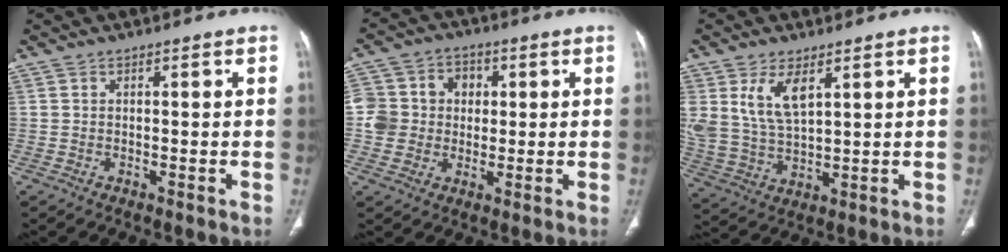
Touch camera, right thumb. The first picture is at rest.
{"total": 10.0, "force": [0.4, 9.3, 3.6], "torque": [-0.040, 0.022, 0.003]}
{"total": 9.7, "force": [4.4, 4.7, 7.2], "torque": [-0.141, -0.018, 0.100]}